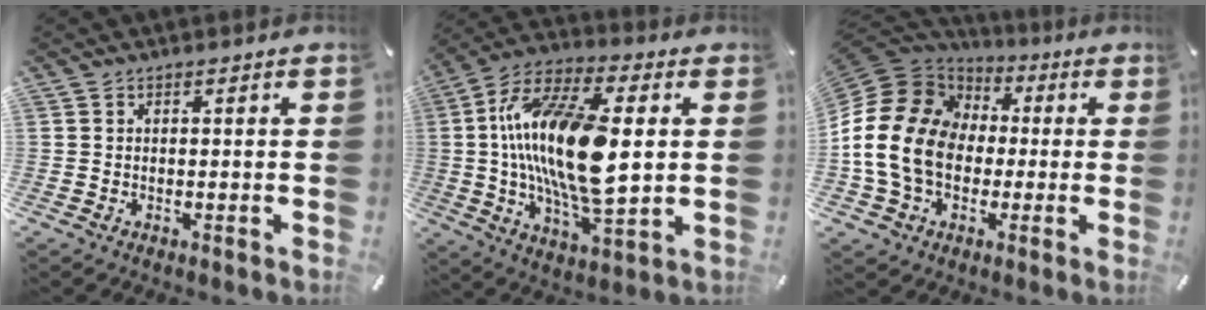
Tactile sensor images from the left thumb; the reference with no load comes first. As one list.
[{"total": 22.4, "force": [2.2, 9.5, 20.2], "torque": [-0.407, -0.014, 0.031]}, {"total": 18.7, "force": [-2.3, 15.3, 10.4], "torque": [-0.246, 0.017, -0.048]}]